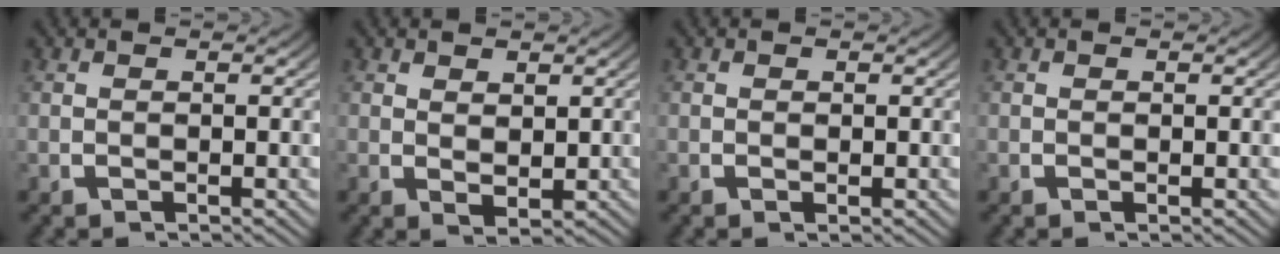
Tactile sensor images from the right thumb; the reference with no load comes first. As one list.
[{"total": 1.9, "force": [0.8, 1.3, 1.2], "torque": [-0.016, -0.013, 0.023]}, {"total": 0.5, "force": [0.1, 0.4, 0.3], "torque": [0.000, 0.000, -0.001]}, {"total": 0.0}]